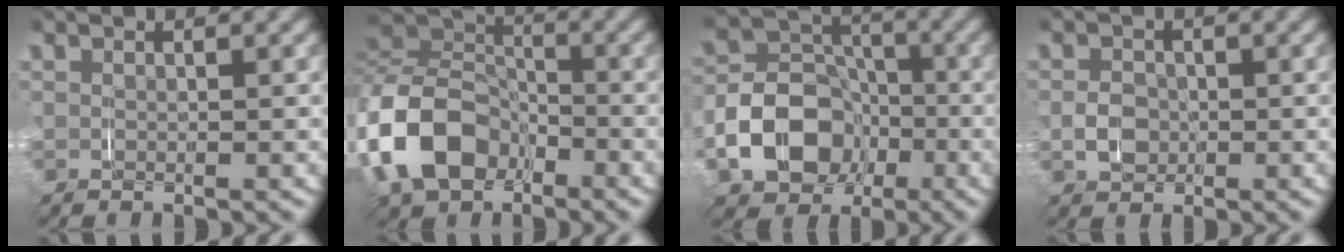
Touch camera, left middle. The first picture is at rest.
{"total": 10.9, "force": [-3.0, 8.8, 5.8], "torque": [-0.159, -0.019, -0.054]}
{"total": 8.9, "force": [-3.3, 7.4, 3.7], "torque": [-0.063, -0.023, -0.057]}
{"total": 2.2, "force": [-0.6, 1.8, 1.0], "torque": [-0.024, -0.005, -0.007]}